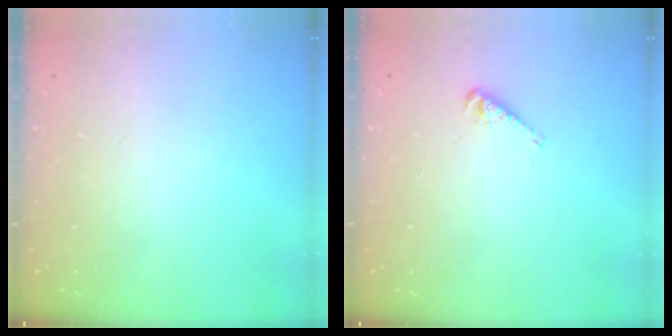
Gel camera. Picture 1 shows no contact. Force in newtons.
{"total": 2.5, "press": 2.5, "slide": 0.1}